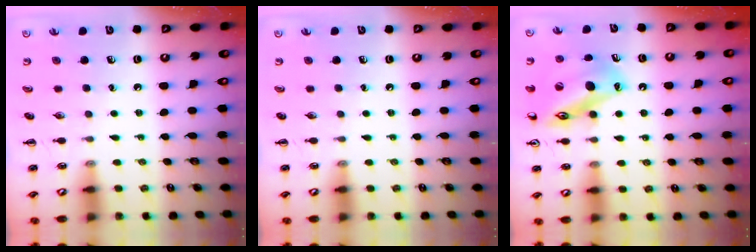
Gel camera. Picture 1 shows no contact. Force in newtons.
{"total": 0.0}
{"total": 16.2, "press": 16.0, "slide": 2.5}